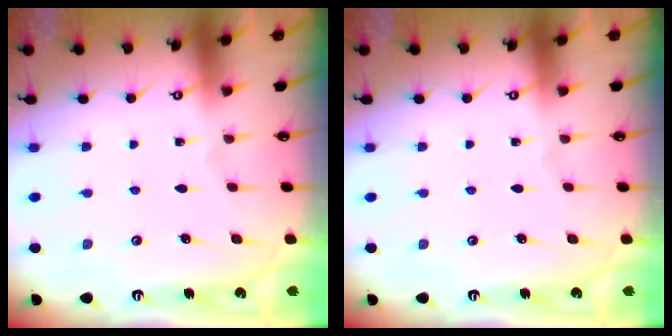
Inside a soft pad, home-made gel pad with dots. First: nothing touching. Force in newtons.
{"total": 0.0}